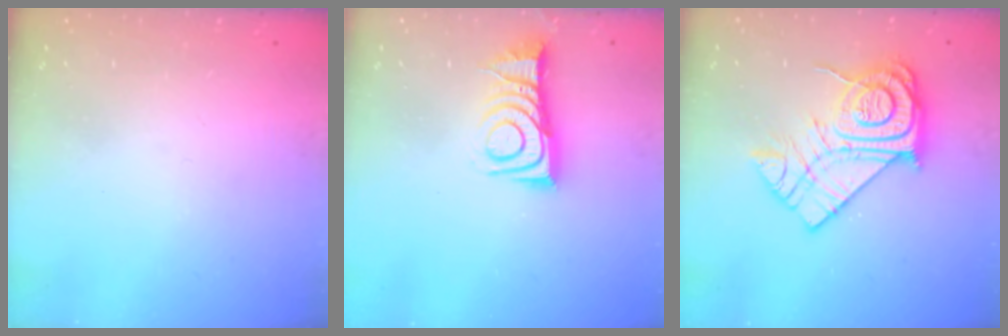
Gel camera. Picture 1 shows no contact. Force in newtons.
{"total": 10.3, "press": 10.3, "slide": 0.1}
{"total": 17.0, "press": 16.9, "slide": 1.6}